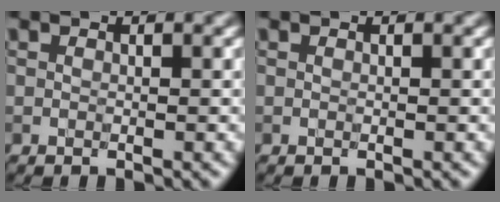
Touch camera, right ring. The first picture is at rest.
{"total": 0.0}